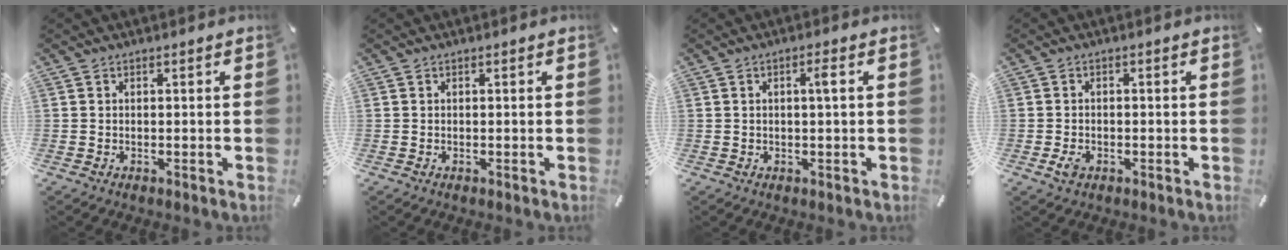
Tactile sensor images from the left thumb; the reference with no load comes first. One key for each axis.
{"total": 0.0}
{"total": 2.4, "fx": 0.5, "fy": 0.3, "fz": 2.3, "tx": -0.046, "ty": 0.003, "tz": 0.006}
{"total": 2.5, "fx": -0.9, "fy": 1.8, "fz": 1.6, "tx": -0.035, "ty": 0.002, "tz": -0.018}